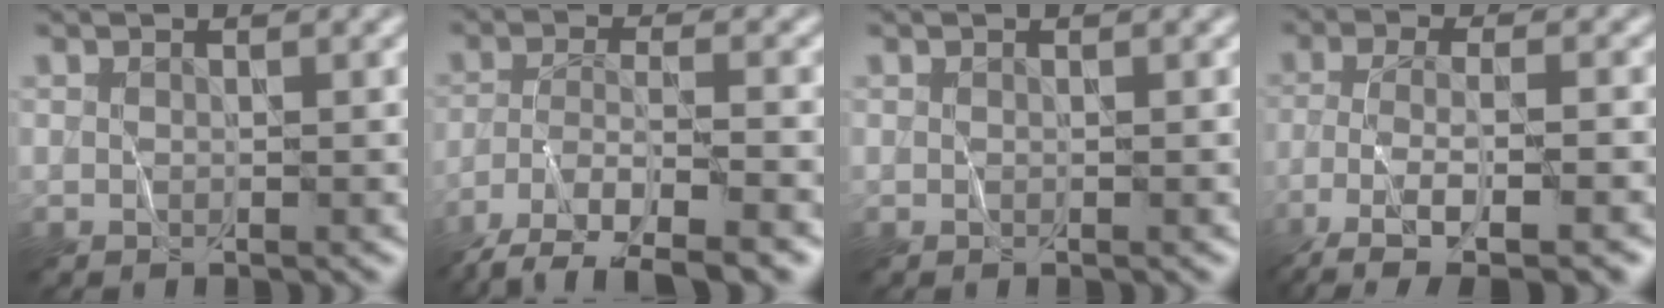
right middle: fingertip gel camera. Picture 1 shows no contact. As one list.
[{"total": 8.0, "force": [-6.2, 2.0, 4.8], "torque": [-0.082, -0.002, -0.111]}, {"total": 0.0}, {"total": 7.4, "force": [-4.8, 1.9, 5.2], "torque": [-0.094, 0.000, -0.087]}]